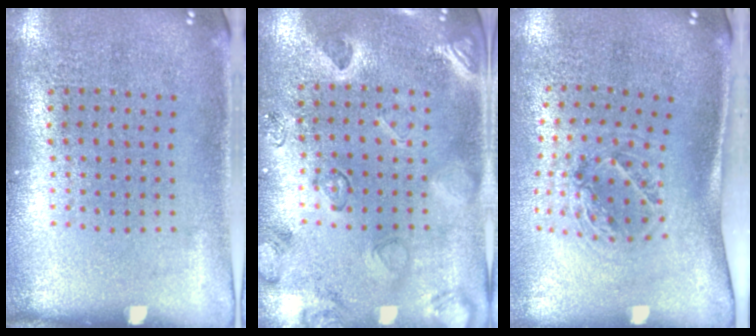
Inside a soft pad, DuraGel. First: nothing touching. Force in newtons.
{"total": 2.3, "press": 2.0, "slide": 1.1}
{"total": 1.3, "press": 1.2, "slide": 0.6}